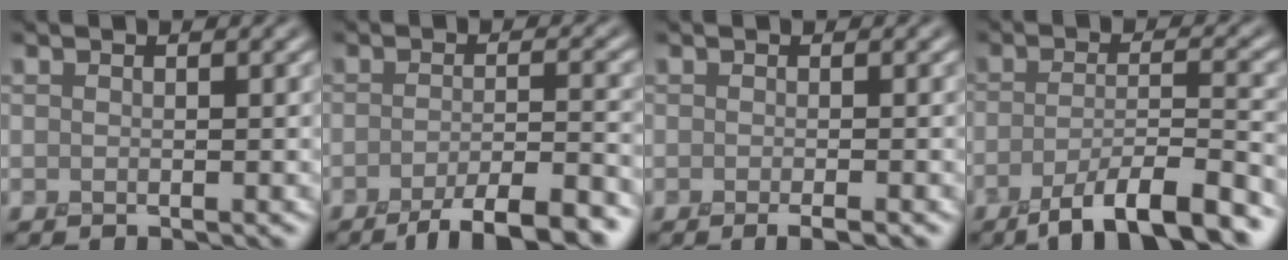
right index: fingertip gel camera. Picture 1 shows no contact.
{"total": 7.3, "force": [-4.9, 1.7, 5.1], "torque": [-0.070, 0.001, -0.077]}
{"total": 1.5, "force": [-0.8, 0.2, 1.3], "torque": [-0.011, -0.004, -0.014]}
{"total": 8.8, "force": [-5.6, 2.0, 6.4], "torque": [-0.097, -0.002, -0.099]}